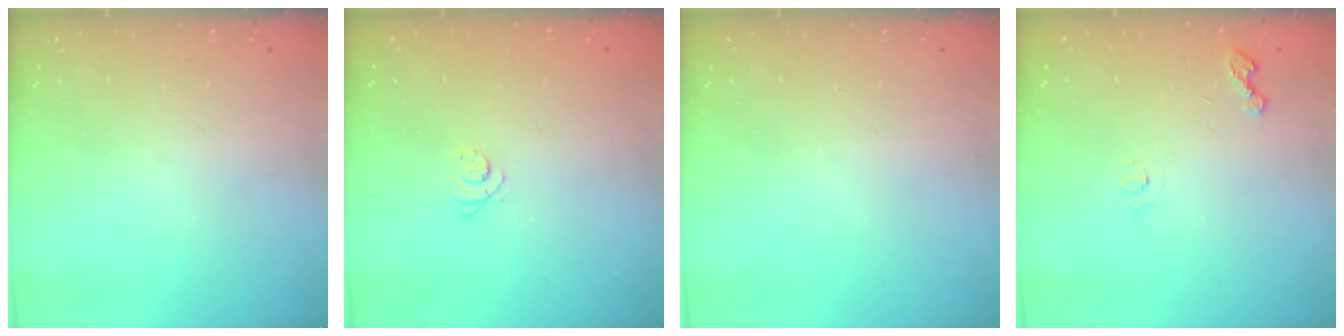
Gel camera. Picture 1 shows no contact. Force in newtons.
{"total": 2.5, "press": 2.5, "slide": 0.3}
{"total": 0.0}
{"total": 4.0, "press": 4.0, "slide": 0.5}